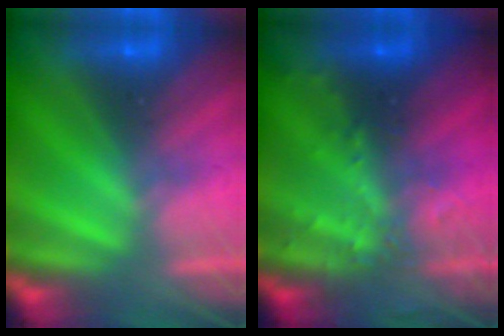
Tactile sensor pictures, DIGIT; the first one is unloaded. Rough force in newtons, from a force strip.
{"total": 2.8}